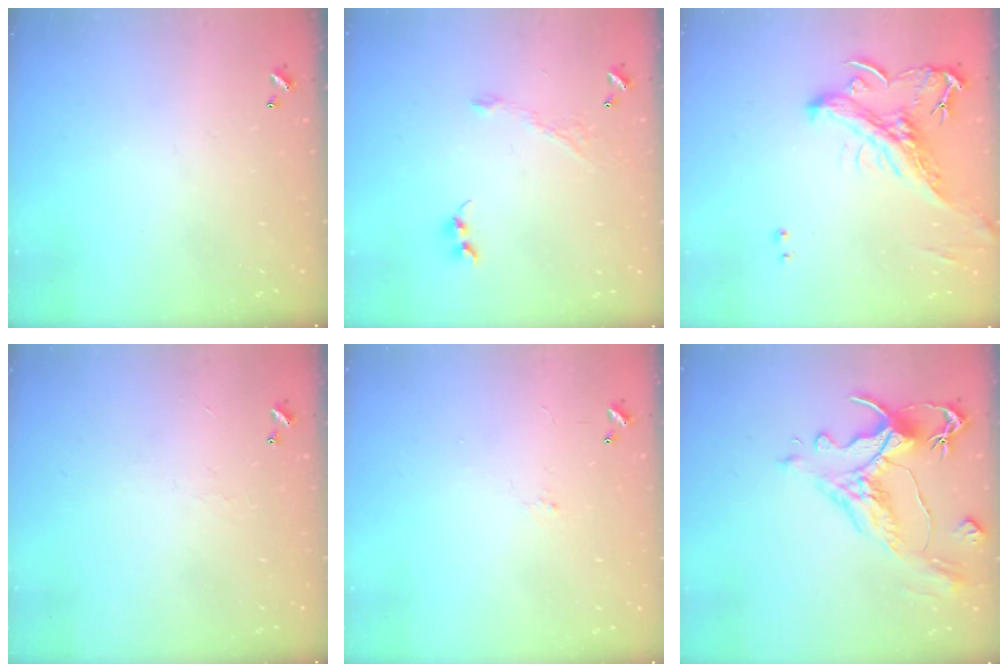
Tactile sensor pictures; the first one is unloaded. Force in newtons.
{"total": 4.3, "press": 4.2, "slide": 0.5}
{"total": 2.2, "press": 1.4, "slide": 1.7}
{"total": 1.3, "press": 1.2, "slide": 0.5}
{"total": 0.6, "press": 0.2, "slide": 0.6}
{"total": 1.2, "press": 0.2, "slide": 1.2}